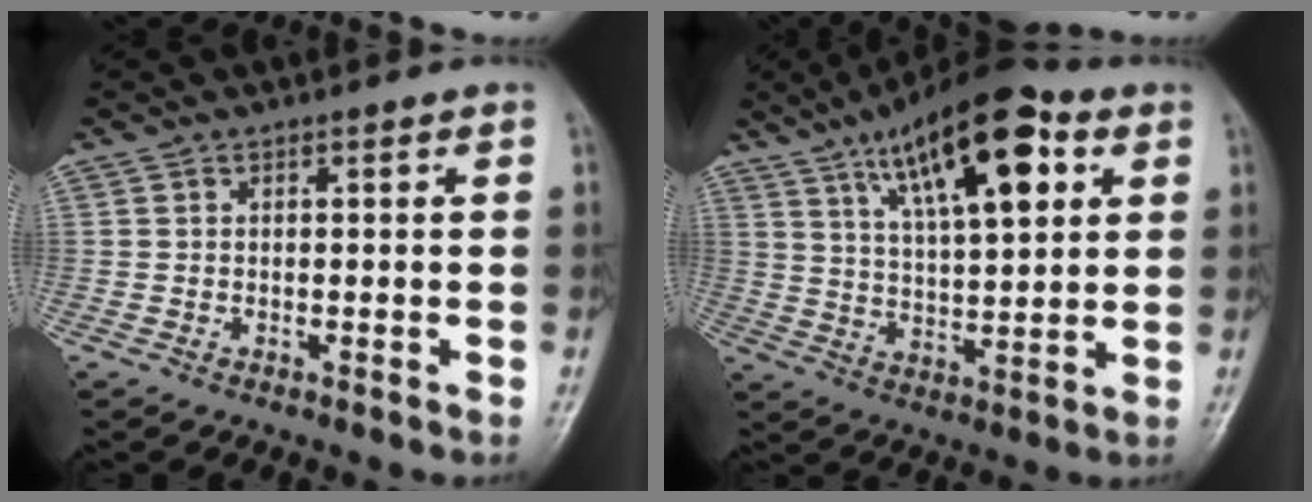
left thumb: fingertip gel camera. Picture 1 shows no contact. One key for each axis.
{"total": 18.8, "fx": 8.5, "fy": 7.0, "fz": 15.2, "tx": -0.210, "ty": -0.017, "tz": 0.140}